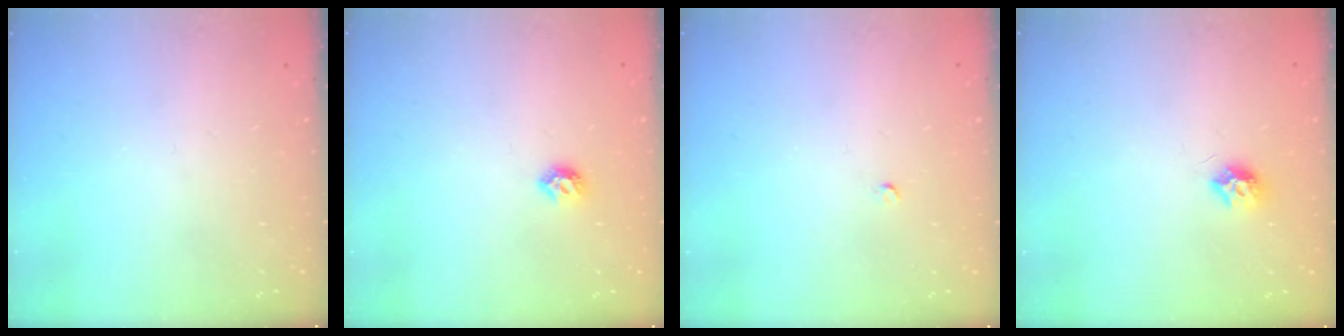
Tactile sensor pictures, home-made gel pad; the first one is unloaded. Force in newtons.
{"total": 5.5, "press": 5.4, "slide": 1.2}
{"total": 2.0, "press": 2.0, "slide": 0.3}
{"total": 7.4, "press": 7.4, "slide": 0.2}